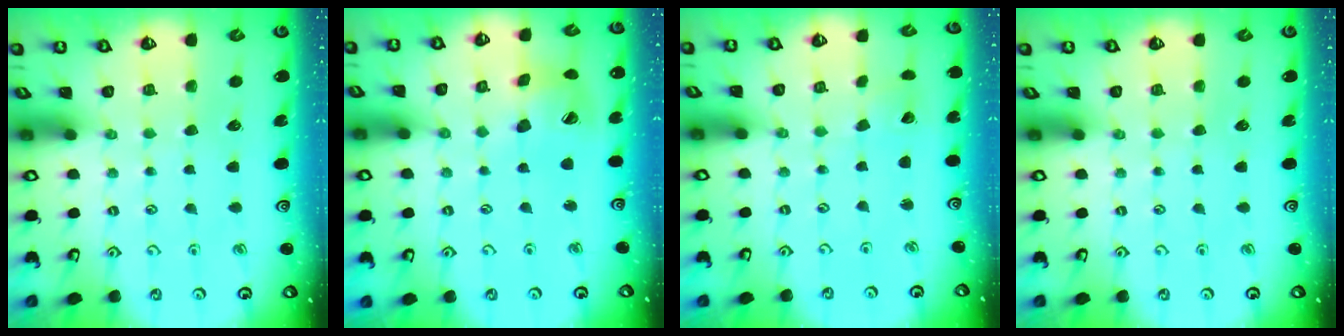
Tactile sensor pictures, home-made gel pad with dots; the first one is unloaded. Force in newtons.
{"total": 14.6, "press": 14.4, "slide": 2.0}
{"total": 2.3, "press": 2.3, "slide": 0.1}
{"total": 0.0}